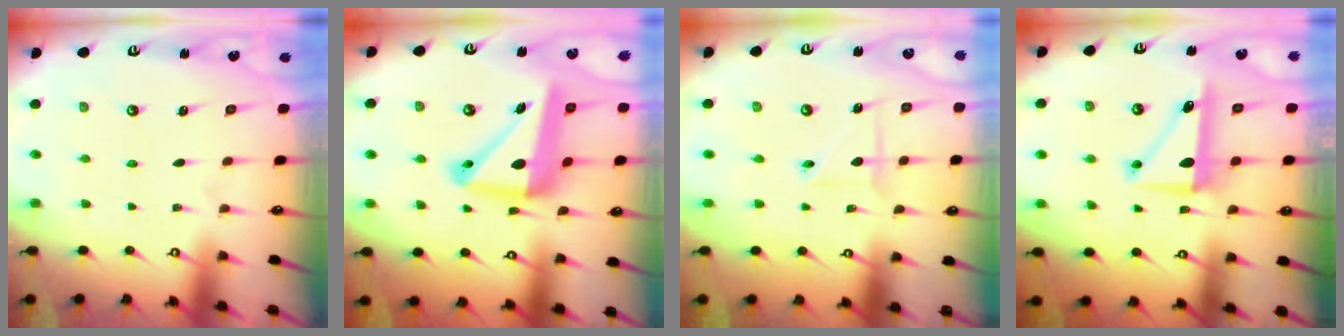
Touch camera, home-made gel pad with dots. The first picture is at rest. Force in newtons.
{"total": 18.0, "press": 17.8, "slide": 2.3}
{"total": 4.1, "press": 4.1, "slide": 0.3}
{"total": 8.4, "press": 8.0, "slide": 2.5}